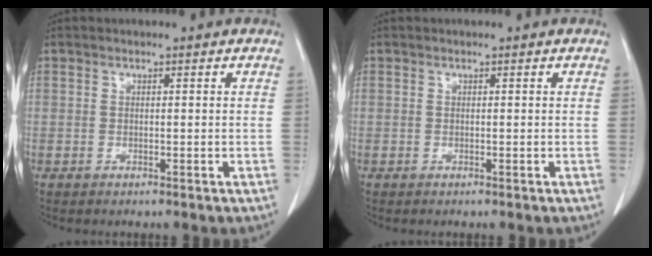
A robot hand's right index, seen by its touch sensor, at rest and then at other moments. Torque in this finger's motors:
{"motor_torque": [0.00, 0.00, 0.00, 0.00]}